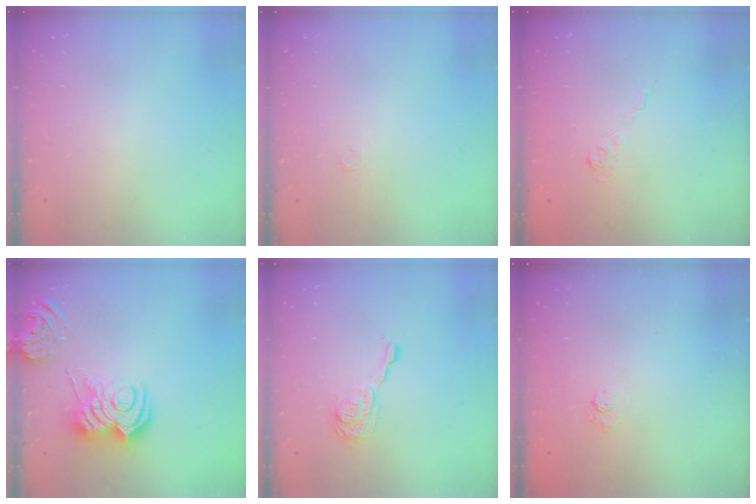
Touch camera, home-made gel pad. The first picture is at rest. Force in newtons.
{"total": 2.8, "press": 2.8, "slide": 0.4}
{"total": 2.0, "press": 1.4, "slide": 1.4}
{"total": 13.0, "press": 13.0, "slide": 1.0}
{"total": 10.3, "press": 10.2, "slide": 1.3}
{"total": 2.6, "press": 2.3, "slide": 1.3}